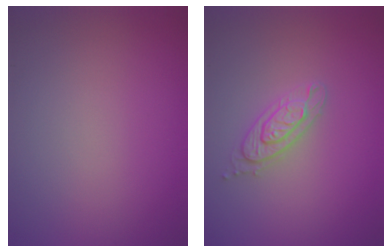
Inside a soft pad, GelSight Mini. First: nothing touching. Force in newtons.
{"total": 2.2, "press": 2.1, "slide": 0.5}